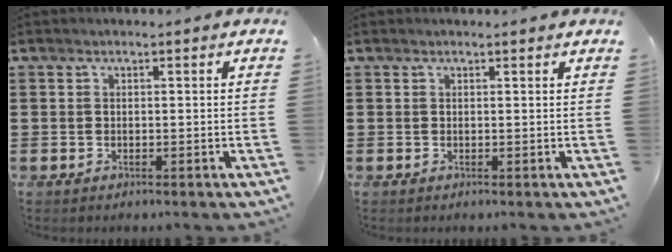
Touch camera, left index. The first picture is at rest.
{"total": 0.0}